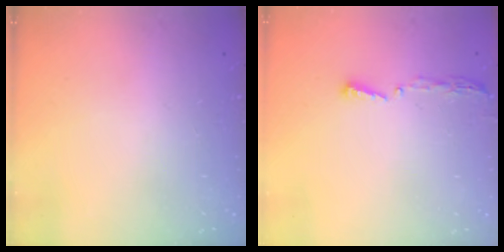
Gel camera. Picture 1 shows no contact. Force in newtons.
{"total": 3.4, "press": 3.4, "slide": 0.4}